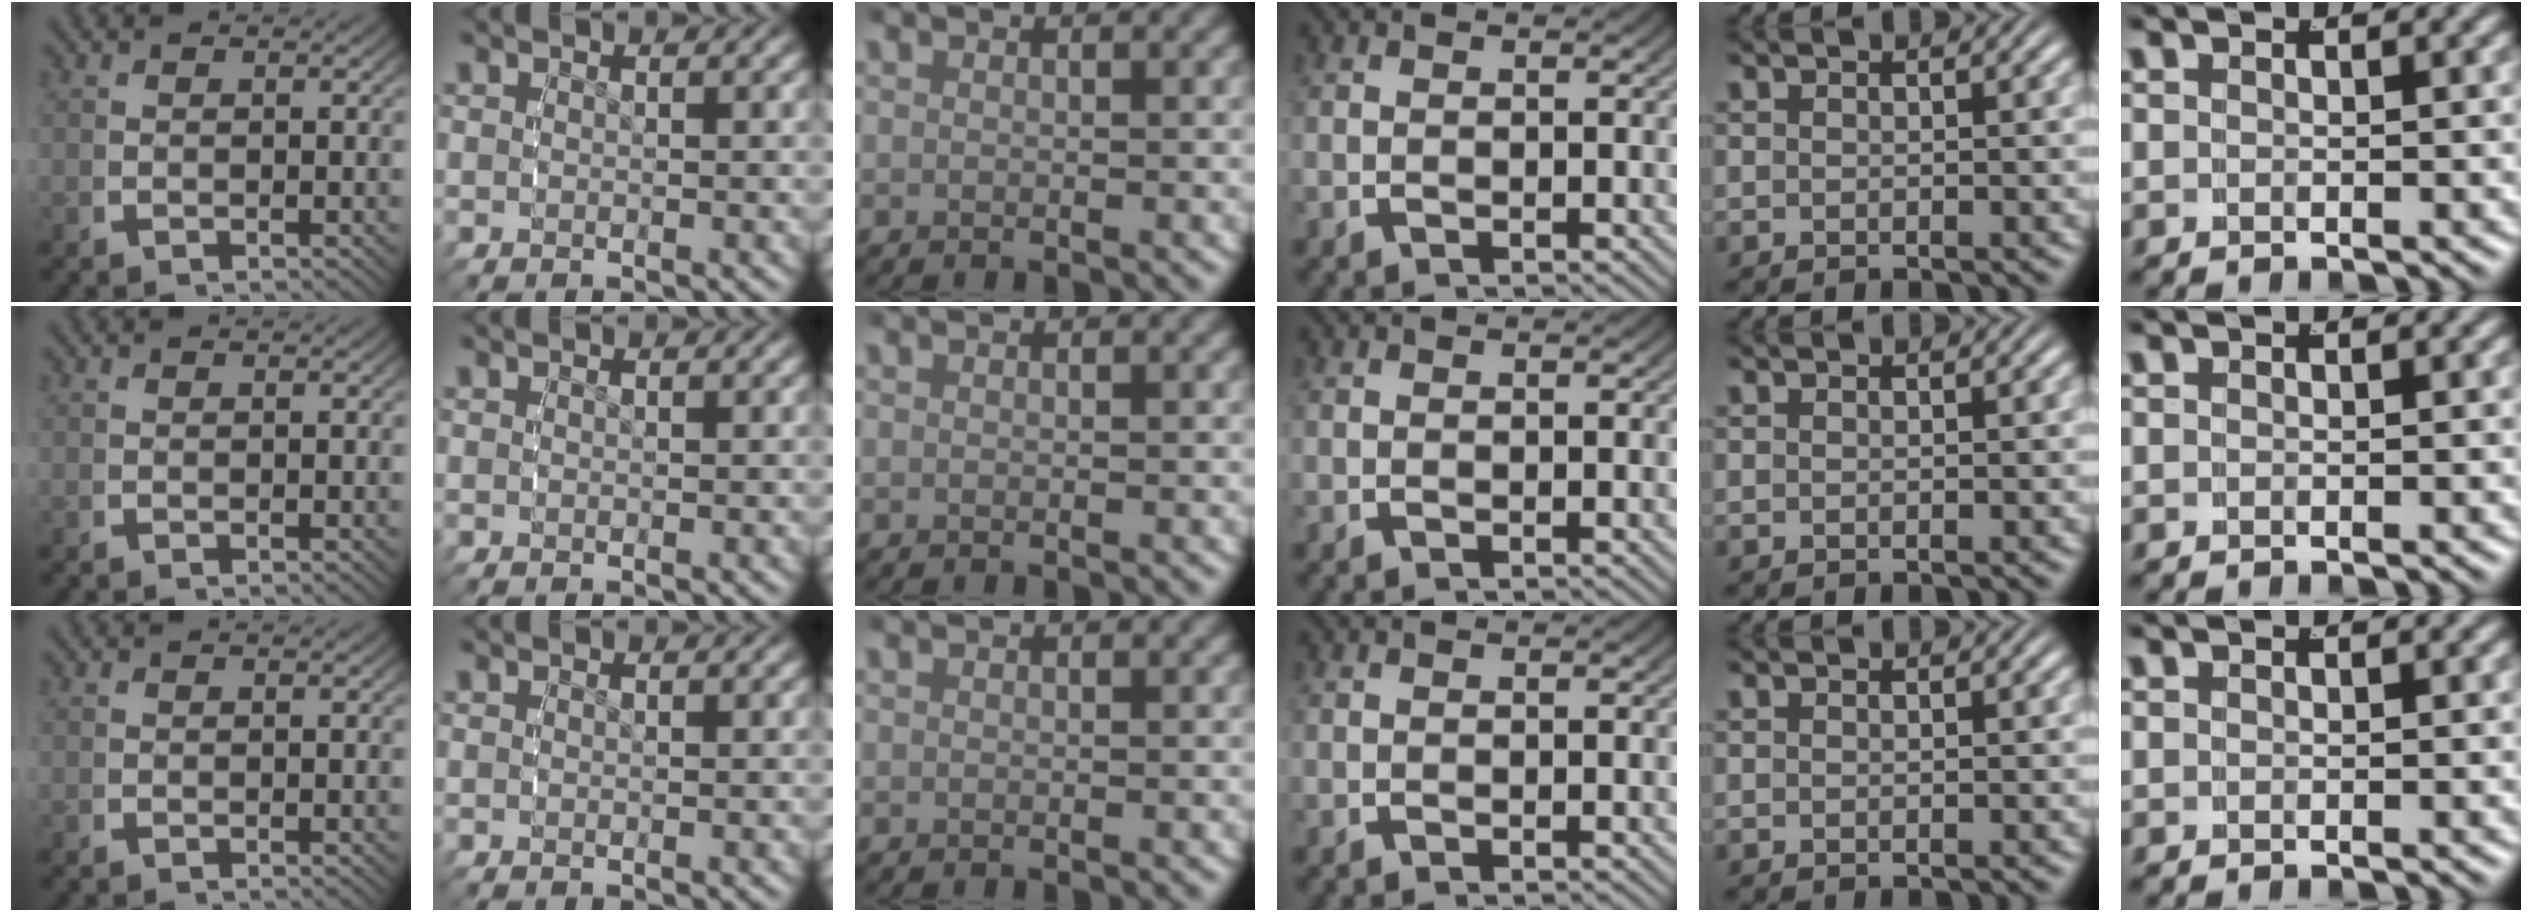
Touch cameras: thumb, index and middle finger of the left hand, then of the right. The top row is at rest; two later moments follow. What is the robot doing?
{"motion": "reach", "object": "jewelry box"}